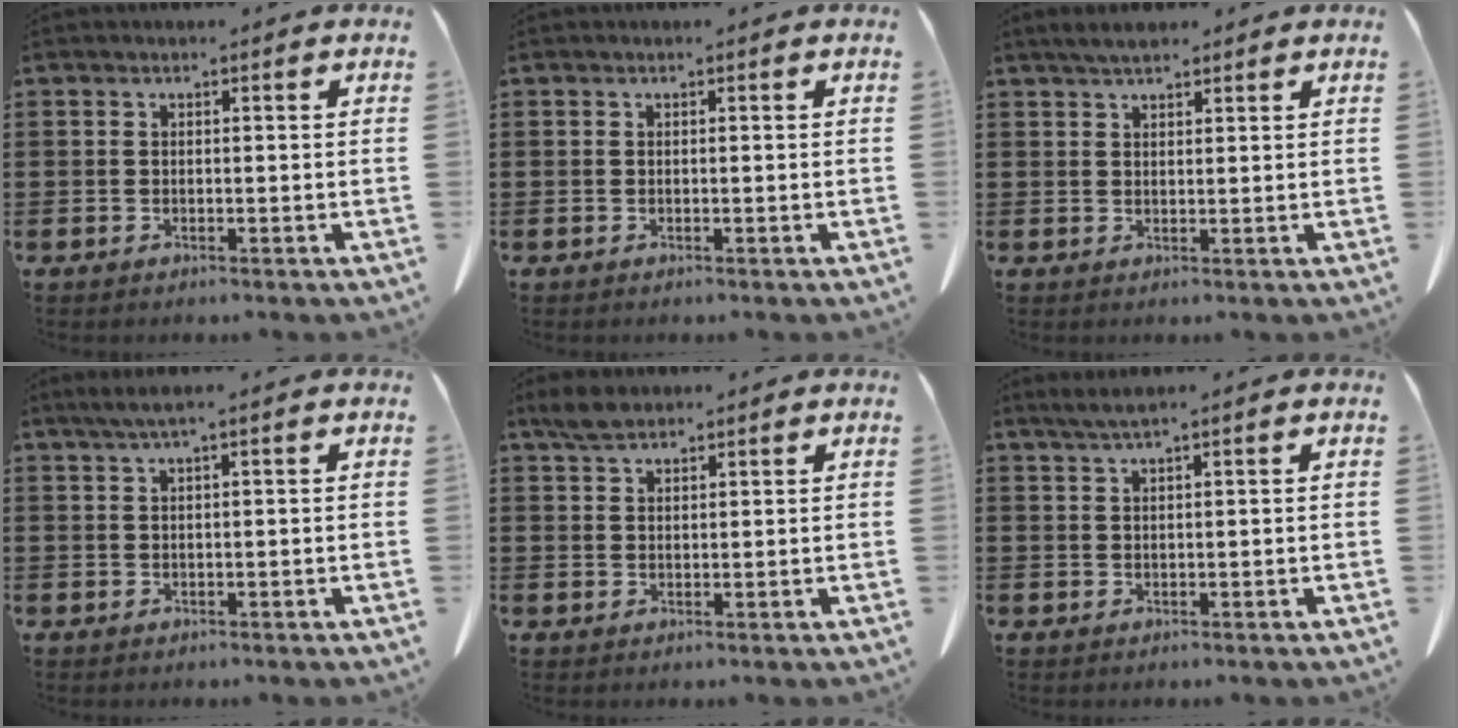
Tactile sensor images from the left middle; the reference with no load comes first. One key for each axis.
{"total": 0.0}
{"total": 2.7, "fx": 2.3, "fy": 0.6, "fz": 1.2, "tx": -0.029, "ty": 0.001, "tz": 0.044}
{"total": 1.8, "fx": 0.8, "fy": -0.2, "fz": 1.6, "tx": -0.029, "ty": -0.004, "tz": 0.016}
{"total": 3.1, "fx": 2.5, "fy": 1.1, "fz": 1.5, "tx": -0.036, "ty": 0.003, "tz": 0.048}
{"total": 1.8, "fx": 1.3, "fy": -0.2, "fz": 1.2, "tx": -0.024, "ty": -0.002, "tz": 0.025}